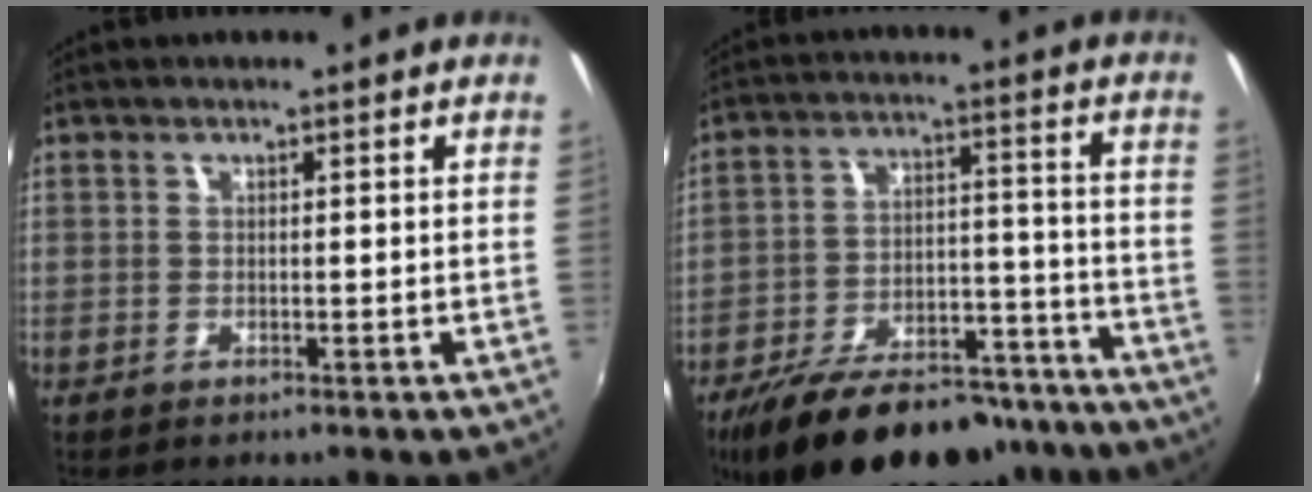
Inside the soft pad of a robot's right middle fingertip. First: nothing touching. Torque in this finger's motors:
{"motor_torque": [1.16, -0.98, 0.21, 0.08]}